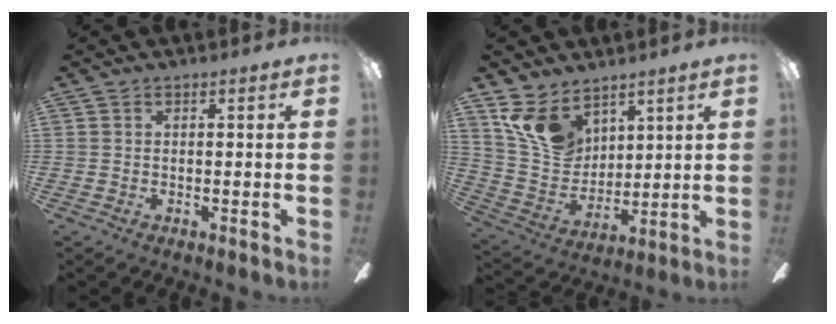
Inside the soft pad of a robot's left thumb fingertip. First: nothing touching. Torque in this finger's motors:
{"motor_torque": [0.49, 0.10, 0.73, -0.98, 0.04]}